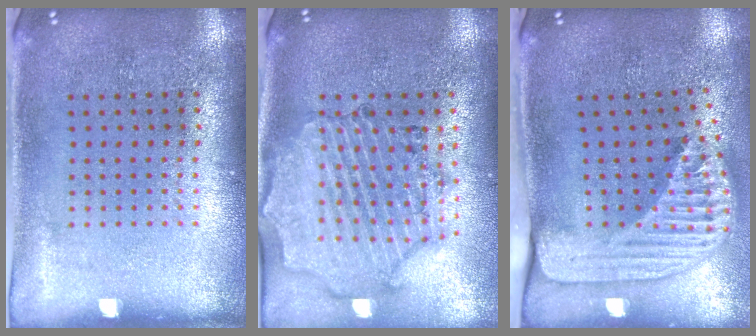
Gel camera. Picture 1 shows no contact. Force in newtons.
{"total": 1.7, "press": 1.7, "slide": 0.3}
{"total": 2.5, "press": 1.8, "slide": 1.8}